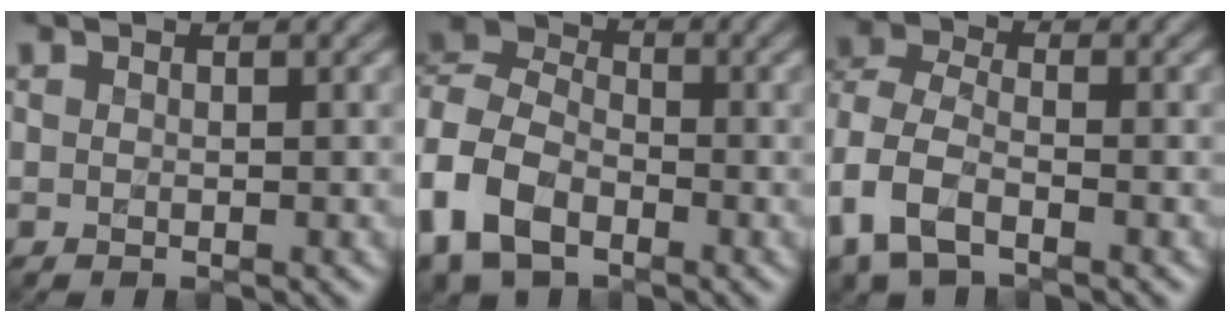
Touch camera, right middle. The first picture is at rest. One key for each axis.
{"total": 9.8, "fx": -4.6, "fy": 6.5, "fz": 5.6, "tx": -0.131, "ty": -0.016, "tz": -0.105}
{"total": 5.5, "fx": -2.4, "fy": 3.2, "fz": 3.8, "tx": -0.095, "ty": -0.005, "tz": -0.061}